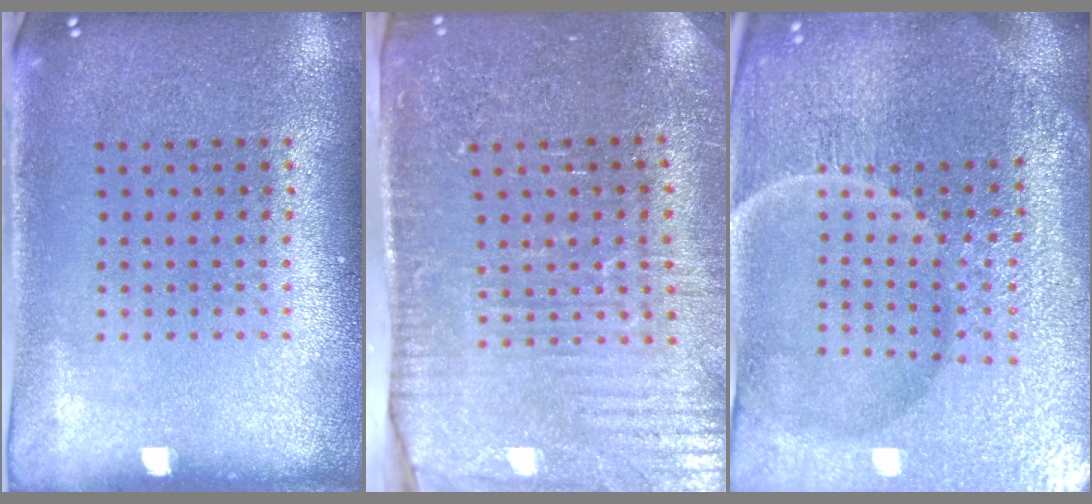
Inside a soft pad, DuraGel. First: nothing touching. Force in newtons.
{"total": 3.5, "press": 3.4, "slide": 0.8}
{"total": 6.3, "press": 5.7, "slide": 2.7}